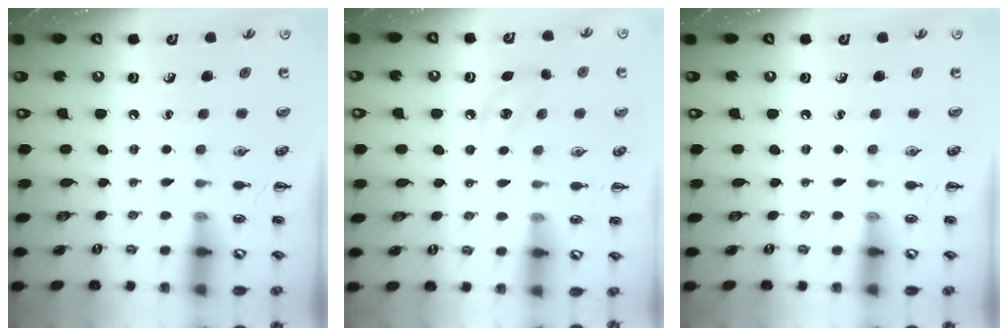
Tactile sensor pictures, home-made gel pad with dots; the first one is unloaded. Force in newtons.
{"total": 6.7, "press": 6.5, "slide": 1.7}
{"total": 0.0}